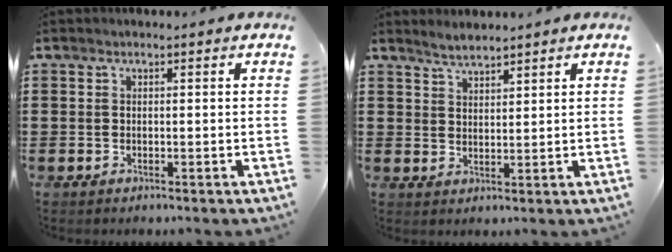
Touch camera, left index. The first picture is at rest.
{"total": 2.6, "force": [2.5, 0.5, 0.2], "torque": [-0.012, -0.001, 0.049]}